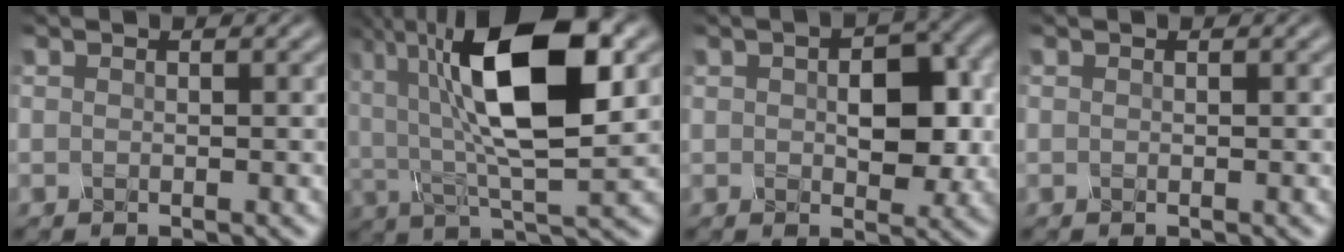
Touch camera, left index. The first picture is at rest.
{"total": 13.2, "force": [3.3, 5.0, 11.8], "torque": [-0.200, 0.010, 0.048]}
{"total": 5.7, "force": [0.5, 3.4, 4.6], "torque": [-0.063, -0.003, 0.010]}
{"total": 0.0}